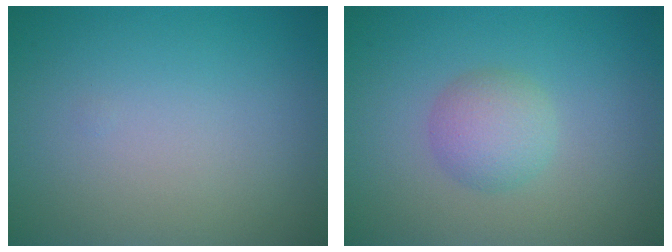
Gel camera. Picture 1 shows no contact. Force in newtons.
{"total": 2.7, "press": 2.7, "slide": 0.1}